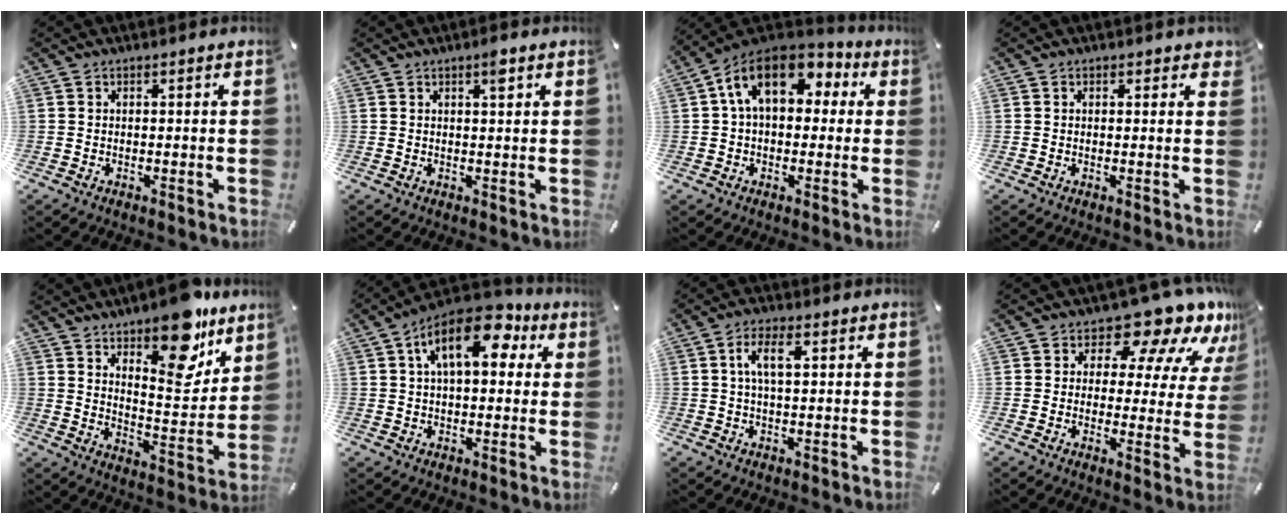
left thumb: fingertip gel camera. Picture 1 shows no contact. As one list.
[{"total": 2.4, "force": [1.4, 0.5, 1.9], "torque": [-0.034, -0.001, 0.021]}, {"total": 14.0, "force": [4.2, 8.8, 10.0], "torque": [-0.193, 0.000, 0.074]}, {"total": 1.2, "force": [0.5, 0.7, 0.8], "torque": [-0.009, 0.000, 0.008]}, {"total": 15.8, "force": [12.1, 6.3, 8.0], "torque": [-0.094, -0.097, 0.204]}, {"total": 15.2, "force": [5.8, 7.9, 11.5], "torque": [-0.183, -0.010, 0.098]}, {"total": 5.9, "force": [1.6, 2.3, 5.2], "torque": [-0.107, 0.003, 0.022]}, {"total": 14.2, "force": [10.5, 5.9, 7.5], "torque": [-0.107, -0.085, 0.172]}]